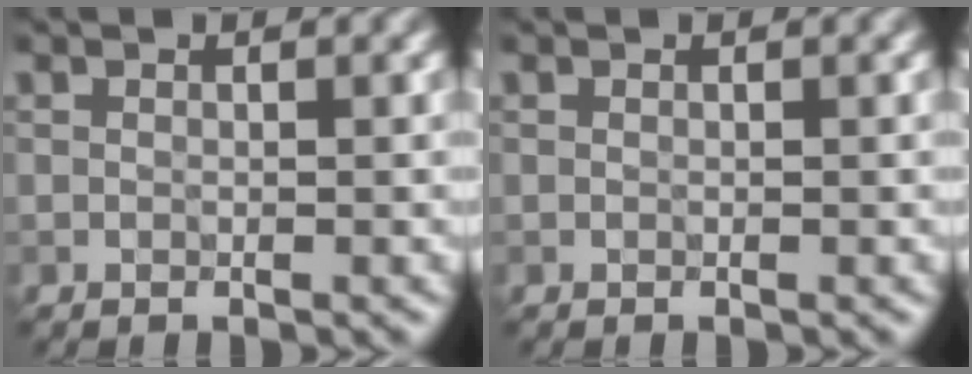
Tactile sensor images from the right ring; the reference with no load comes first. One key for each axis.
{"total": 0.0}